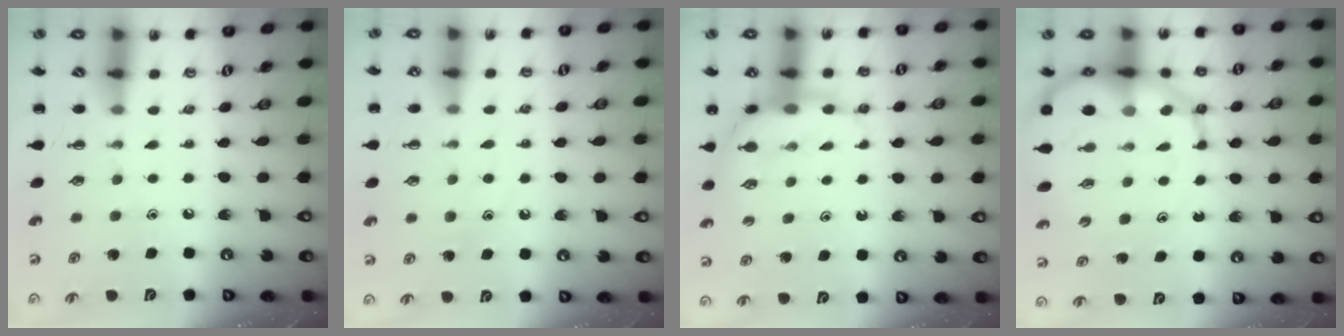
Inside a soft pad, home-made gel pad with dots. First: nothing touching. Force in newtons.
{"total": 8.6, "press": 8.5, "slide": 1.3}
{"total": 7.3, "press": 7.2, "slide": 1.5}
{"total": 15.9, "press": 15.4, "slide": 4.0}